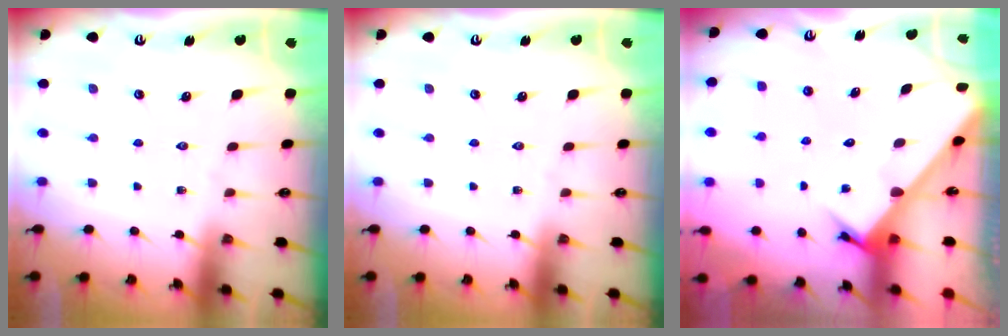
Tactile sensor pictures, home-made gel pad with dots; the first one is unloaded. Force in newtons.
{"total": 0.0}
{"total": 3.4, "press": 3.4, "slide": 0.2}